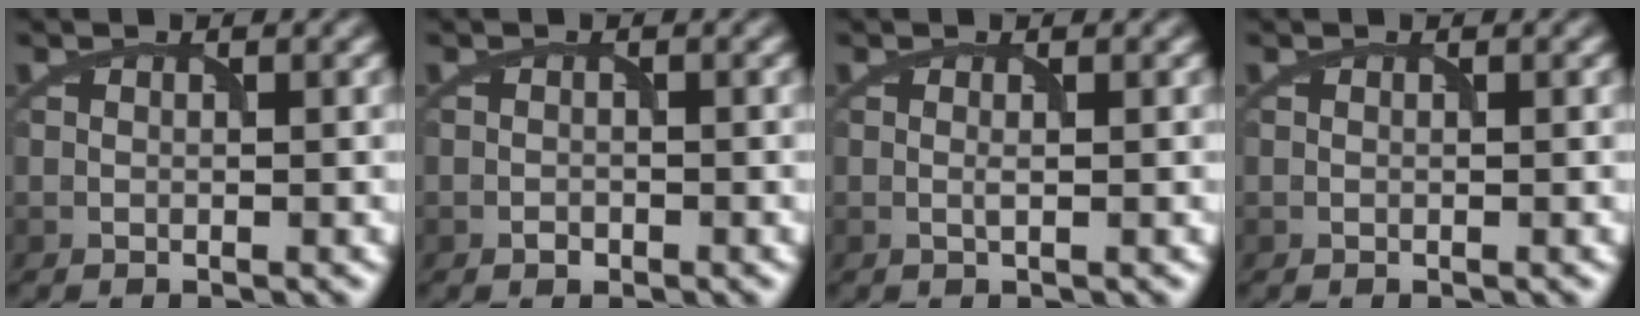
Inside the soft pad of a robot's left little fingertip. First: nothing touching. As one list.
[{"total": 0.7, "force": [-0.4, 0.5, 0.3], "torque": [-0.003, -0.002, -0.009]}, {"total": 0.6, "force": [0.0, 0.0, 0.6], "torque": [-0.015, -0.001, -0.001]}, {"total": 0.0}]